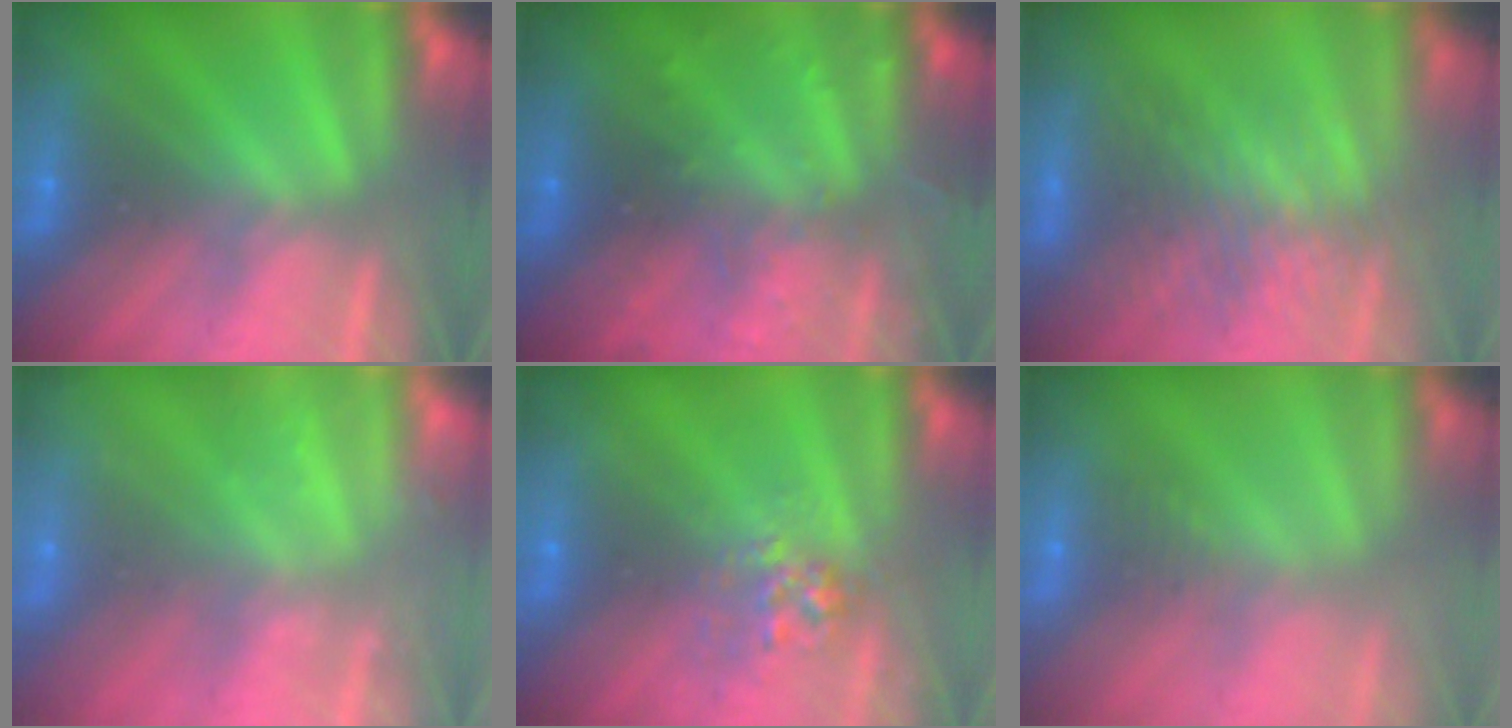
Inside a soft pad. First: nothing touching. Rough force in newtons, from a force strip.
{"total": 3.1}
{"total": 3.6}
{"total": 2.4}
{"total": 2.9}
{"total": 2.6}